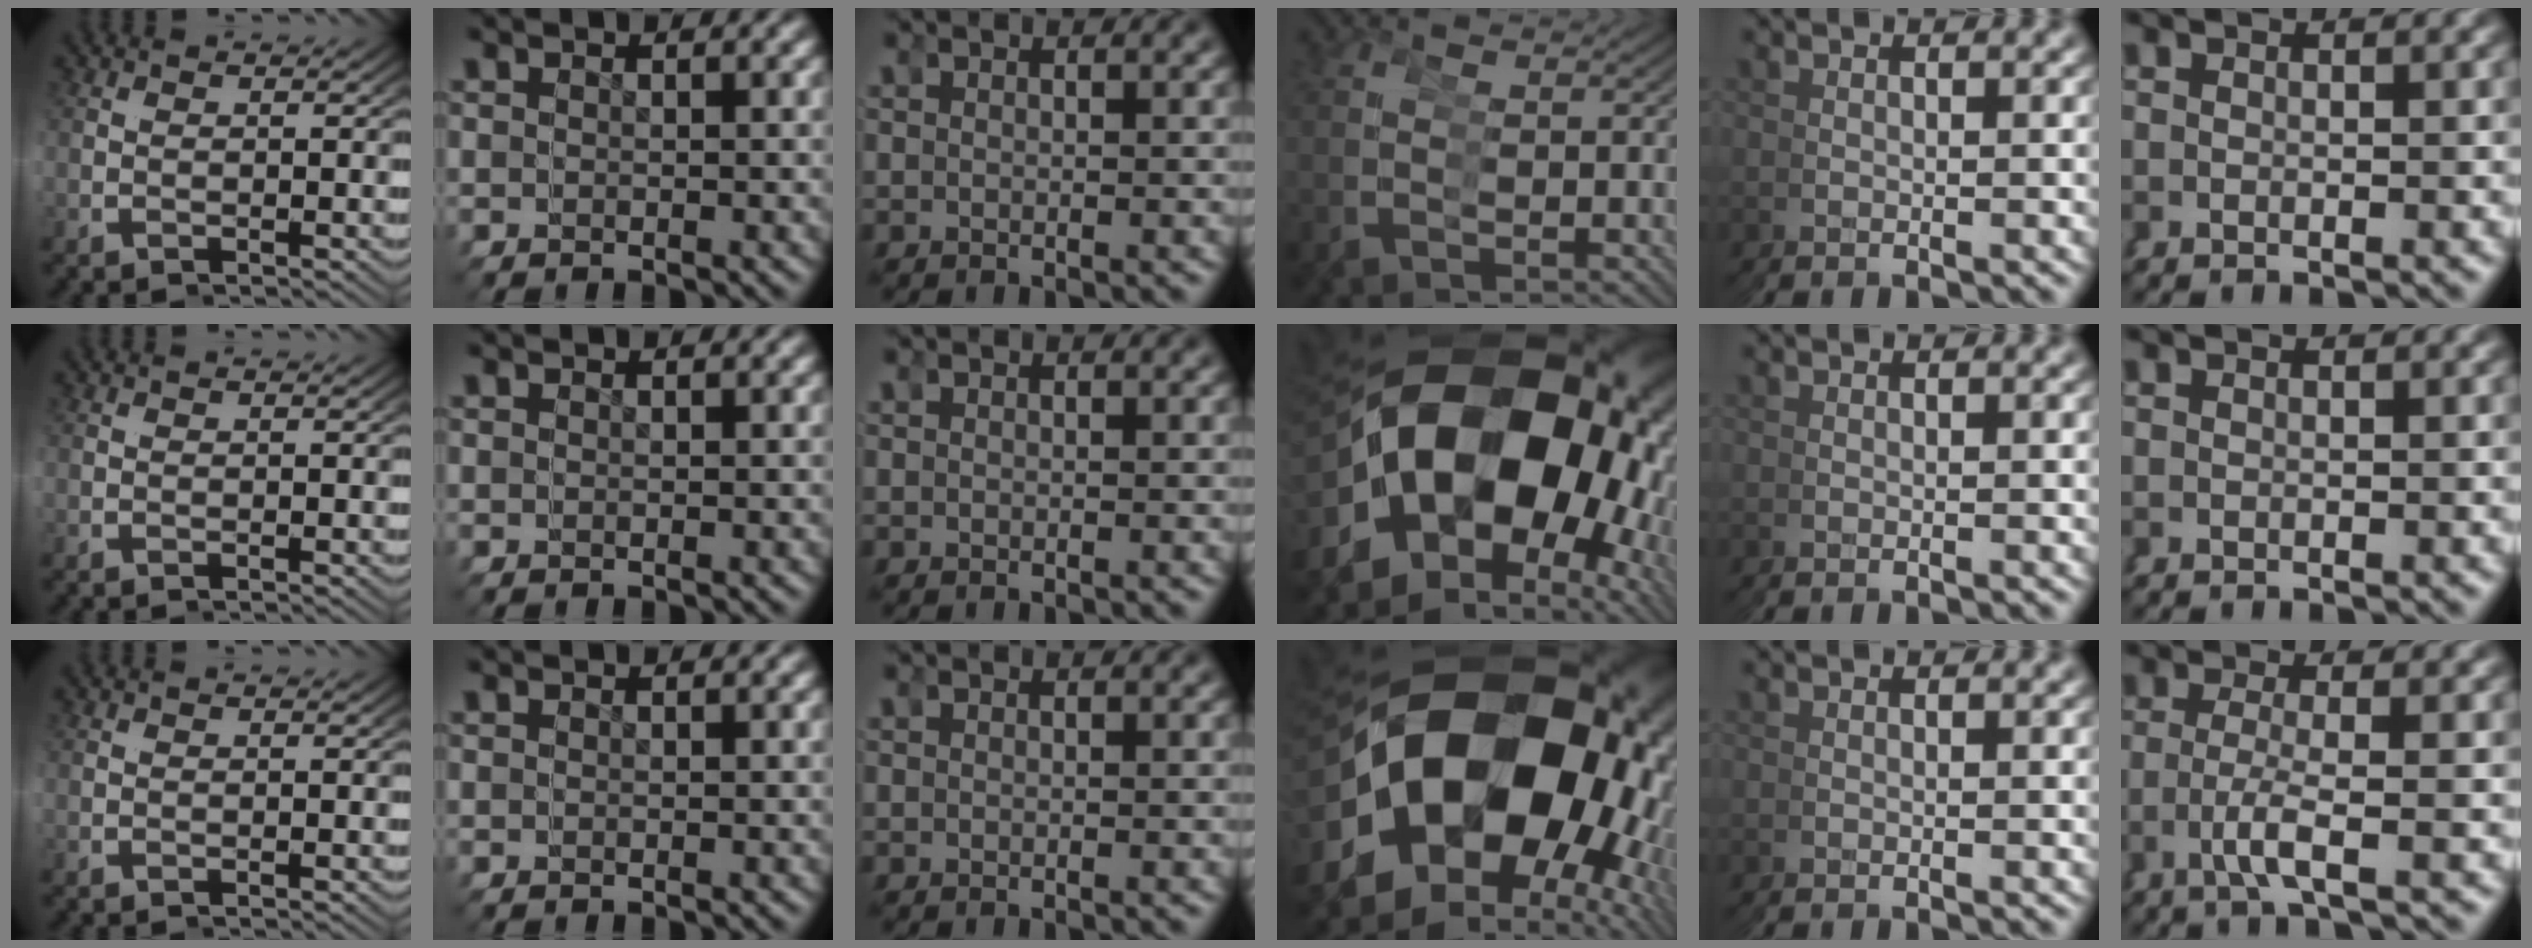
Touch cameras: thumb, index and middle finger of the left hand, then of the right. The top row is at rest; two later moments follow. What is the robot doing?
{"motion": "grasp_and_lifting", "object": "tape"}